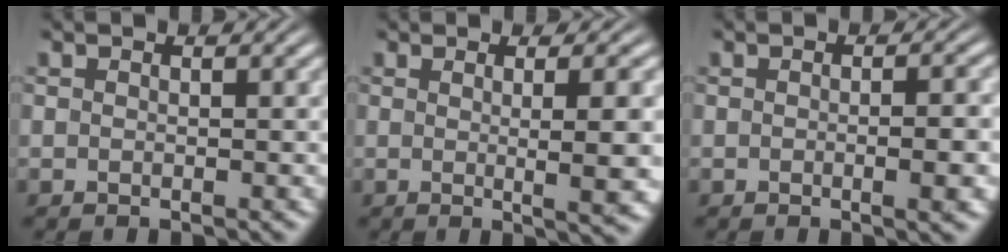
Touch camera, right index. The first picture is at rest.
{"total": 4.4, "force": [0.1, -0.2, 4.4], "torque": [-0.058, -0.002, 0.001]}
{"total": 1.9, "force": [-0.5, 0.1, 1.8], "torque": [-0.028, 0.004, -0.012]}